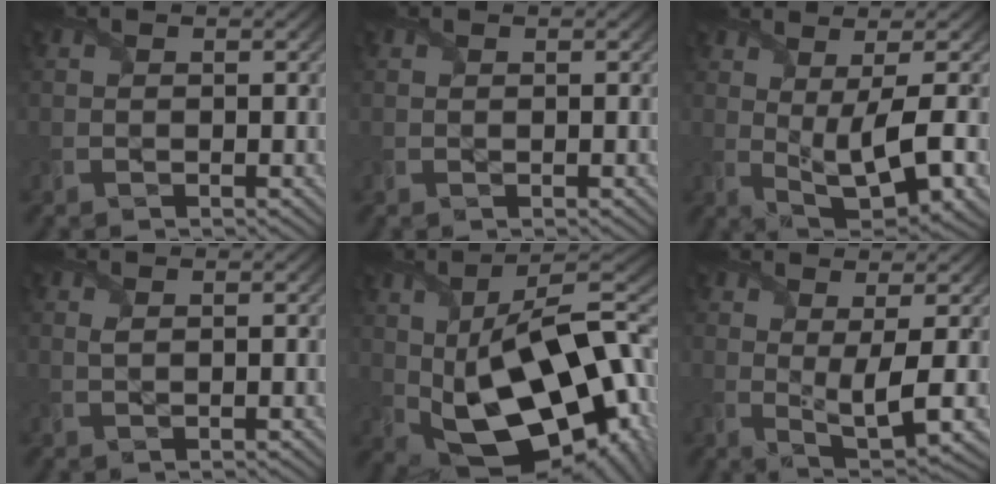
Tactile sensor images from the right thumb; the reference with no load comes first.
{"total": 0.0}
{"total": 9.5, "force": [0.6, 2.9, 9.1], "torque": [-0.169, -0.003, 0.016]}
{"total": 0.6, "force": [0.3, 0.0, 0.5], "torque": [-0.016, 0.001, 0.006]}
{"total": 21.4, "force": [0.0, 11.3, 18.2], "torque": [-0.298, -0.026, 0.010]}
{"total": 5.6, "force": [0.9, 1.2, 5.5], "torque": [-0.103, -0.001, 0.020]}